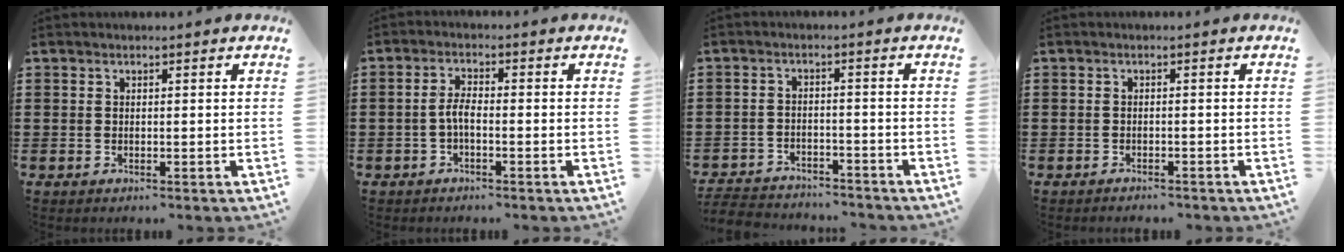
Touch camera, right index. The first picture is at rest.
{"total": 3.0, "force": [-0.9, 0.9, 2.7], "torque": [-0.064, -0.001, -0.023]}
{"total": 3.8, "force": [-3.8, 0.5, 0.1], "torque": [-0.013, 0.000, -0.083]}
{"total": 0.9, "force": [-0.9, 0.1, 0.2], "torque": [-0.006, 0.000, -0.018]}